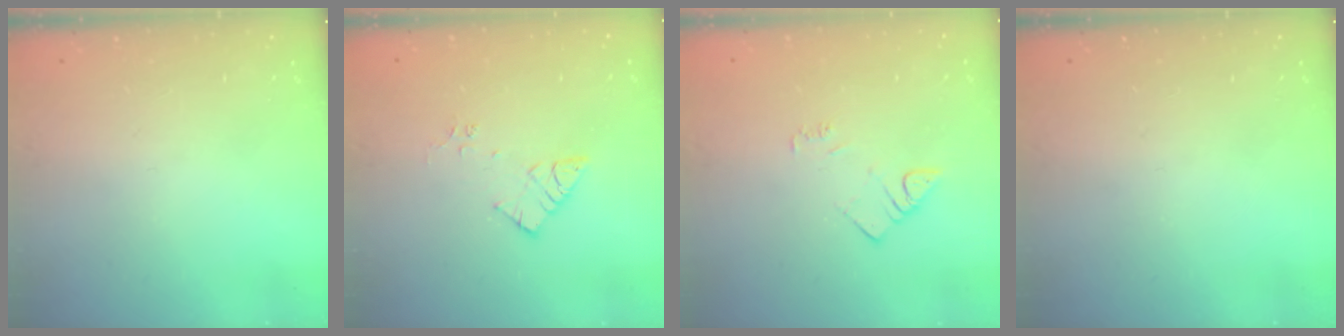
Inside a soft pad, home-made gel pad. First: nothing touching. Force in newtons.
{"total": 7.2, "press": 7.2, "slide": 0.5}
{"total": 4.5, "press": 4.5, "slide": 0.5}
{"total": 0.0}